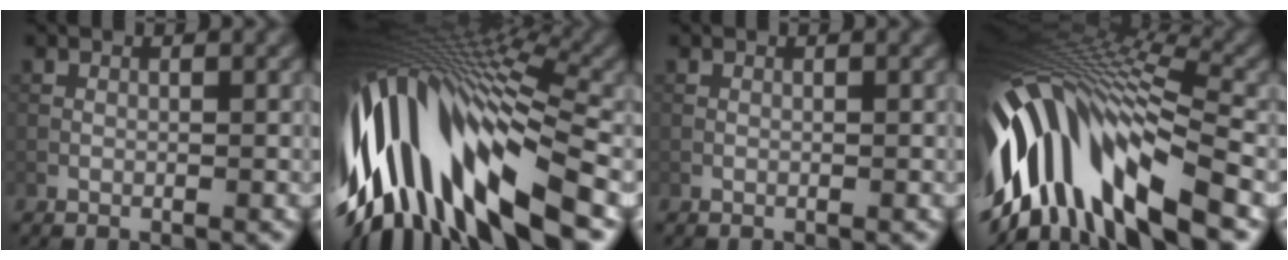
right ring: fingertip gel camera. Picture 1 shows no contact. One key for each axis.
{"total": 16.8, "fx": -3.8, "fy": 6.7, "fz": 14.9, "tx": -0.281, "ty": -0.004, "tz": -0.057}
{"total": 0.0}
{"total": 15.4, "fx": -5.1, "fy": 6.7, "fz": 13.0, "tx": -0.258, "ty": 0.007, "tz": -0.090}